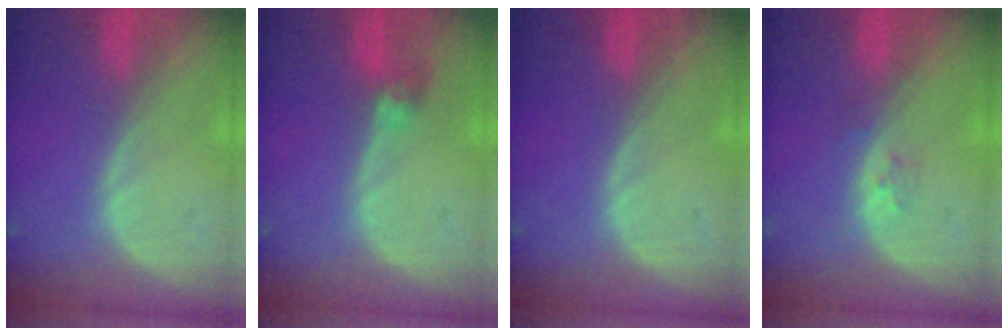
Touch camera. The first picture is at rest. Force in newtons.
{"total": 2.8, "press": 2.6, "slide": 1.0}
{"total": 0.0}
{"total": 1.9, "press": 1.4, "slide": 1.2}